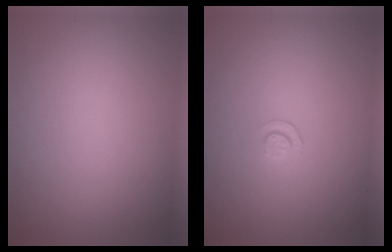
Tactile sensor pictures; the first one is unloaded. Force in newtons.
{"total": 0.8, "press": 0.5, "slide": 0.7}